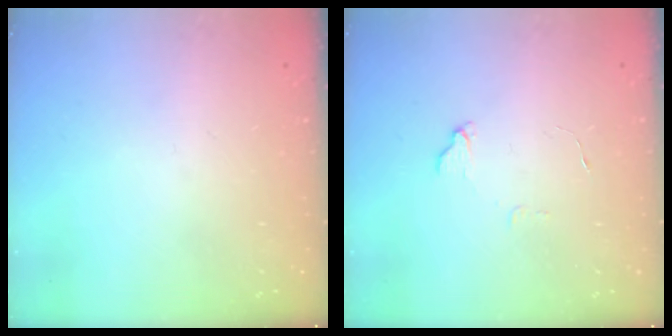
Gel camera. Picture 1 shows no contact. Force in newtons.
{"total": 3.7, "press": 3.7, "slide": 0.4}